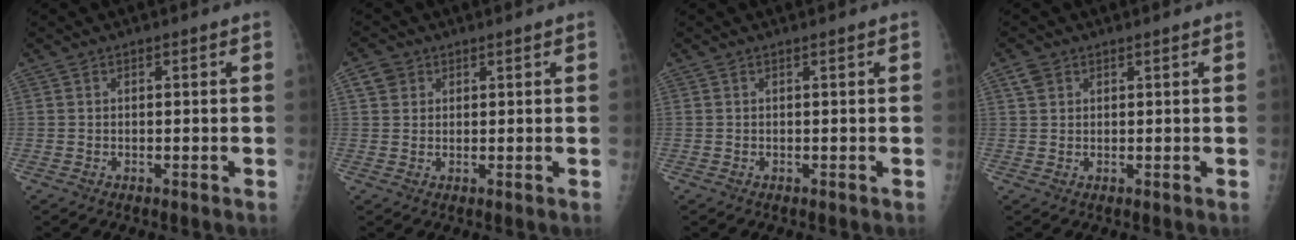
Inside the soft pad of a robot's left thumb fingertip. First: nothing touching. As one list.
[{"total": 2.9, "force": [1.3, 2.5, 0.8], "torque": [0.003, -0.002, 0.021]}, {"total": 0.0}, {"total": 2.2, "force": [1.2, 1.6, 0.8], "torque": [-0.004, 0.003, 0.022]}]